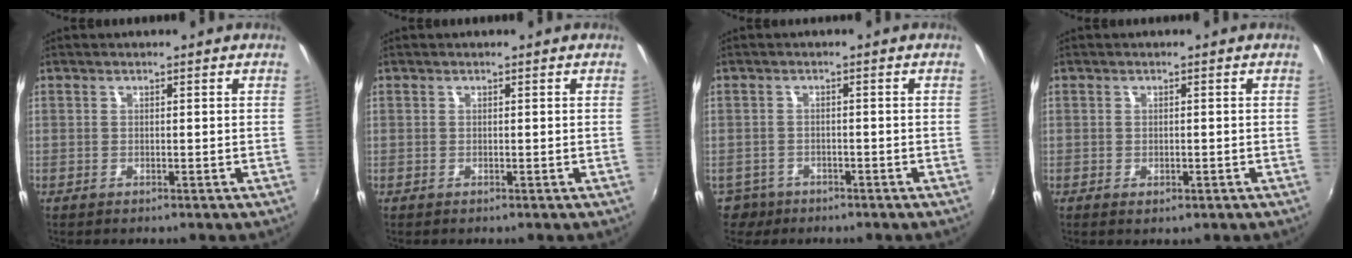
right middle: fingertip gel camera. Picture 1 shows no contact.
{"total": 0.0}
{"total": 4.1, "force": [-2.7, 3.1, 0.7], "torque": [-0.029, -0.001, -0.043]}
{"total": 1.3, "force": [-0.6, 0.9, 0.9], "torque": [-0.013, -0.004, -0.008]}